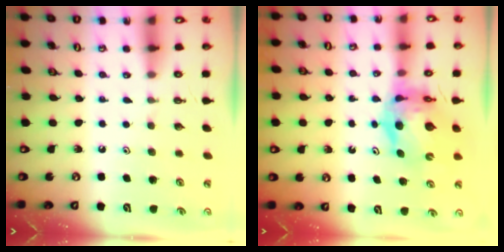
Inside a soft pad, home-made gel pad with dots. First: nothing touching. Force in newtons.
{"total": 9.9, "press": 9.8, "slide": 1.2}